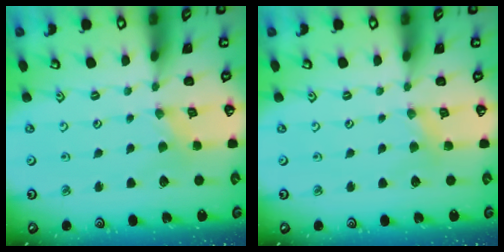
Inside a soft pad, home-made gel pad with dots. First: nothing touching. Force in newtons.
{"total": 2.9, "press": 2.9, "slide": 0.5}